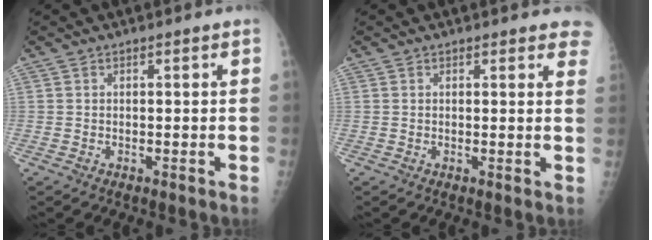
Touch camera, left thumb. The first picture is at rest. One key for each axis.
{"total": 4.1, "fx": 3.5, "fy": 1.4, "fz": 1.7, "tx": 0.009, "ty": -0.011, "tz": 0.025}